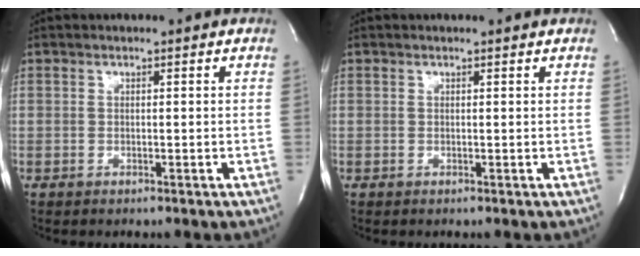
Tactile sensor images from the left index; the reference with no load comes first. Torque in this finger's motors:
{"motor_torque": [0.03, 0.01, -0.12, 0.00]}